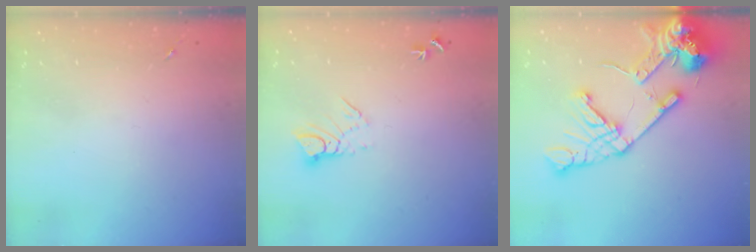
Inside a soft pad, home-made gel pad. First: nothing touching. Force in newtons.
{"total": 5.9, "press": 5.9, "slide": 0.5}
{"total": 20.8, "press": 20.7, "slide": 2.5}